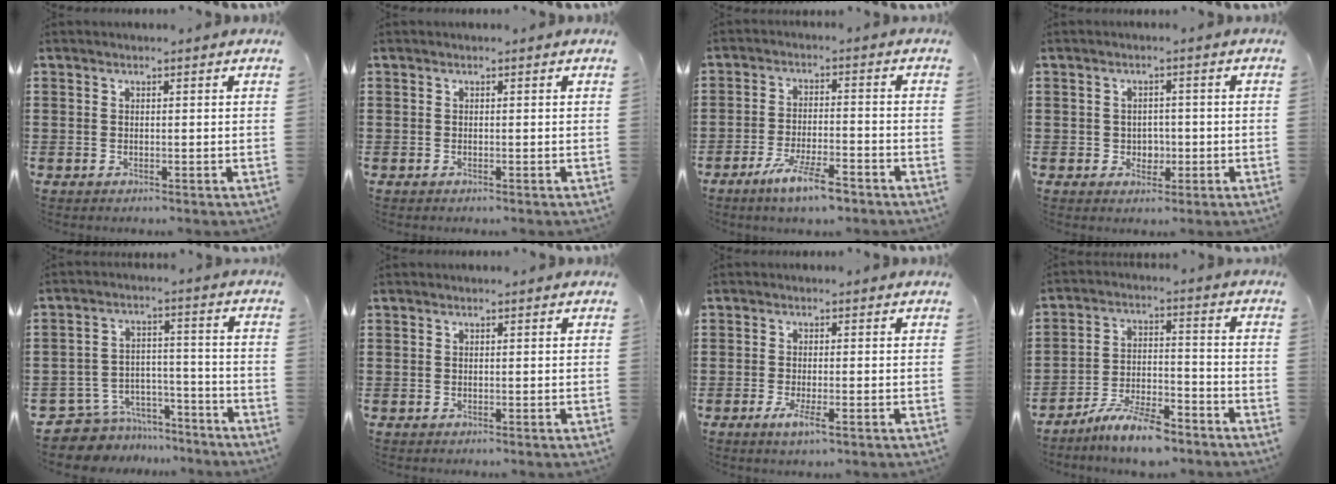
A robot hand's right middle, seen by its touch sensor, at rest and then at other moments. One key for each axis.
{"total": 0.0}
{"total": 6.5, "fx": -4.5, "fy": 1.1, "fz": 4.5, "tx": -0.089, "ty": -0.003, "tz": -0.082}
{"total": 2.2, "fx": -0.3, "fy": 2.0, "fz": 0.8, "tx": -0.015, "ty": 0.003, "tz": -0.013}
{"total": 7.7, "fx": -7.5, "fy": 1.8, "fz": 0.4, "tx": -0.014, "ty": 0.018, "tz": -0.151}
{"total": 0.0}
{"total": 2.8, "fx": -1.3, "fy": 0.5, "fz": 2.5, "tx": -0.048, "ty": -0.006, "tz": -0.024}
{"total": 8.2, "fx": -7.2, "fy": 1.4, "fz": 3.8, "tx": -0.072, "ty": 0.009, "tz": -0.136}